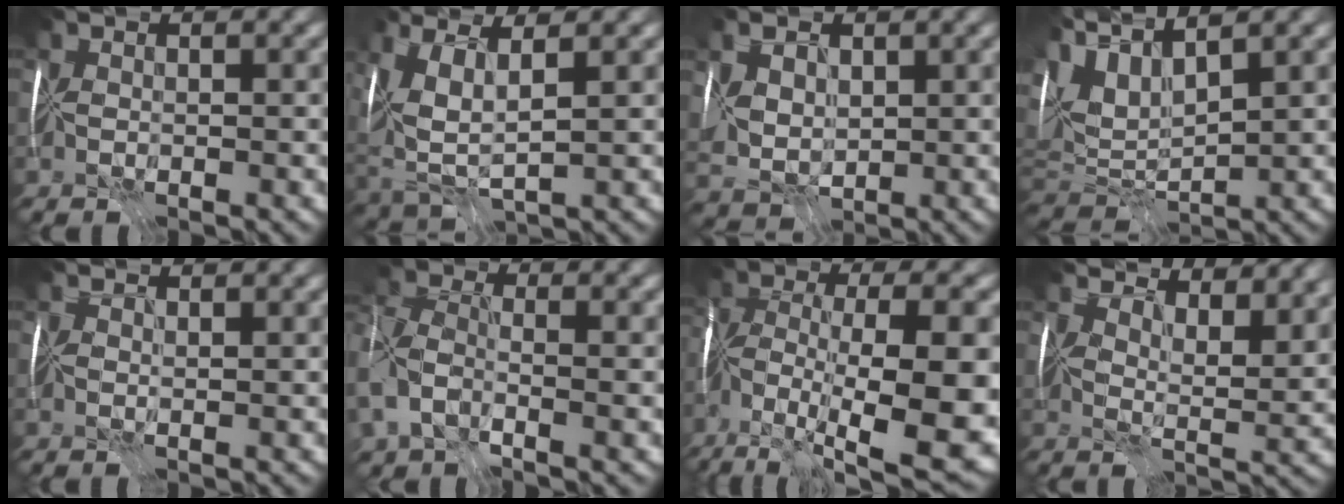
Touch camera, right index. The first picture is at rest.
{"total": 6.1, "force": [1.8, 2.4, 5.3], "torque": [-0.133, -0.013, 0.048]}
{"total": 4.5, "force": [0.8, 3.3, 3.0], "torque": [-0.070, 0.007, 0.011]}
{"total": 5.7, "force": [2.9, 1.6, 4.6], "torque": [-0.117, 0.007, 0.058]}
{"total": 0.9, "force": [0.8, -0.4, -0.2], "torque": [-0.005, -0.001, 0.014]}
{"total": 5.9, "force": [-2.7, 3.2, 4.2], "torque": [-0.120, -0.014, -0.057]}
{"total": 13.5, "force": [-6.9, 3.9, 10.9], "torque": [-0.201, -0.005, -0.102]}
{"total": 7.1, "force": [6.5, 1.1, 2.4], "torque": [-0.048, -0.015, 0.083]}